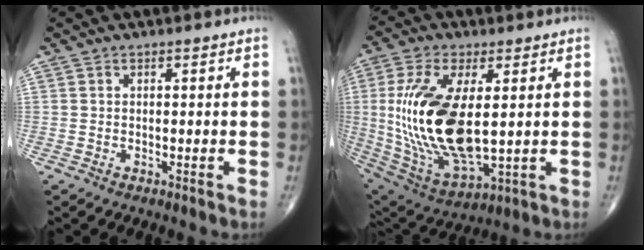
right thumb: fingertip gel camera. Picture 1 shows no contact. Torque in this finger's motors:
{"motor_torque": [1.15, 3.85, 2.35, 0.42, 0.30]}